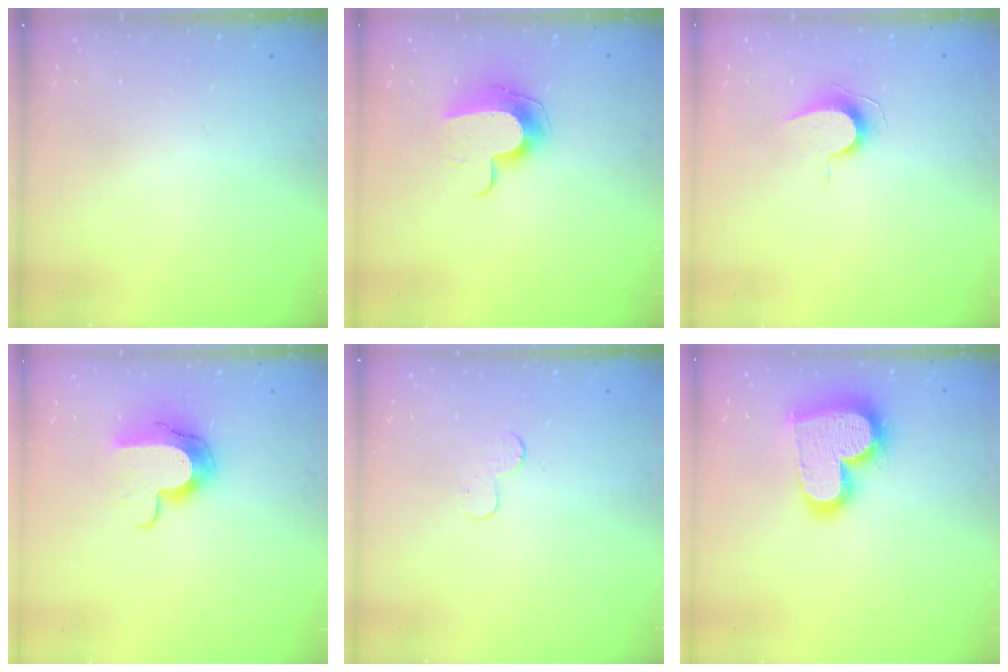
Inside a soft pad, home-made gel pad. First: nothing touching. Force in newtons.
{"total": 10.7, "press": 10.7, "slide": 0.5}
{"total": 7.0, "press": 7.0, "slide": 0.7}
{"total": 10.5, "press": 10.5, "slide": 0.8}
{"total": 4.4, "press": 4.4, "slide": 0.4}
{"total": 20.6, "press": 20.5, "slide": 1.4}